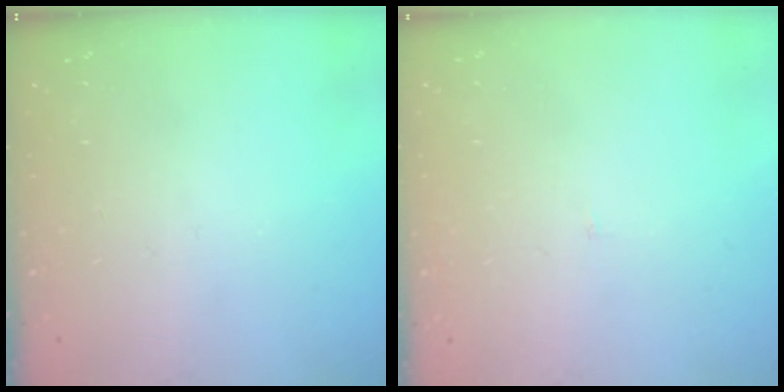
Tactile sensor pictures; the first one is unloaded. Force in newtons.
{"total": 2.0, "press": 2.0, "slide": 0.1}